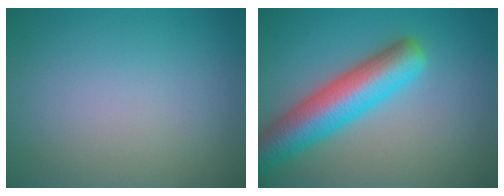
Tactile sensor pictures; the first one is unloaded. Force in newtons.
{"total": 7.5, "press": 7.5, "slide": 0.4}